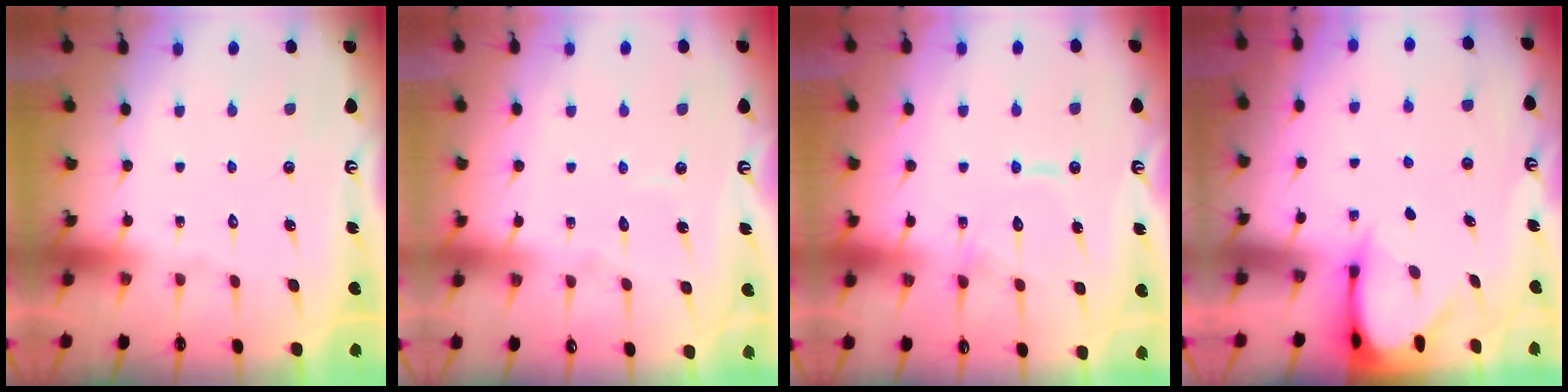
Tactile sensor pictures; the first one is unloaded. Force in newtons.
{"total": 2.5, "press": 2.5, "slide": 0.2}
{"total": 11.7, "press": 11.6, "slide": 1.0}
{"total": 3.2, "press": 3.2, "slide": 0.3}